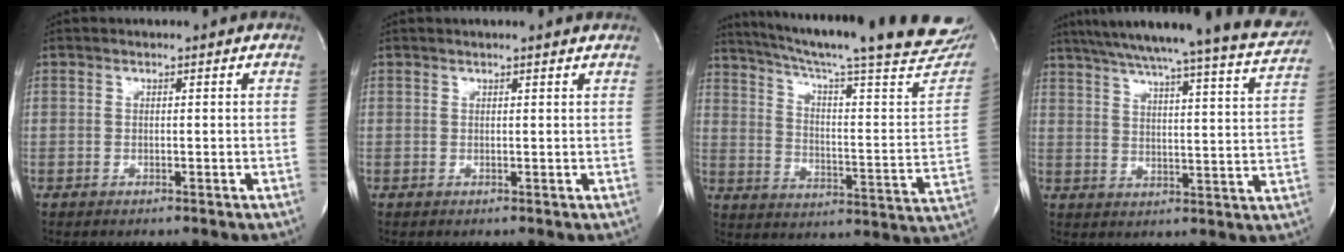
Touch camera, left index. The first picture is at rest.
{"total": 1.6, "force": [1.3, -0.2, 0.9], "torque": [-0.017, 0.007, 0.013]}
{"total": 31.6, "force": [26.5, 2.5, 17.0], "torque": [-0.235, -0.077, 0.337]}
{"total": 21.5, "force": [19.4, 0.1, 9.2], "torque": [-0.141, -0.050, 0.243]}